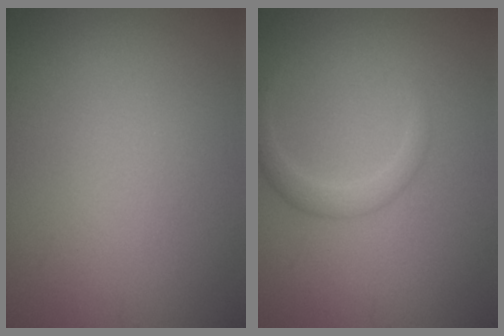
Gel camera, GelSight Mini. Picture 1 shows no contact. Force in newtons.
{"total": 1.8, "press": 1.8, "slide": 0.1}